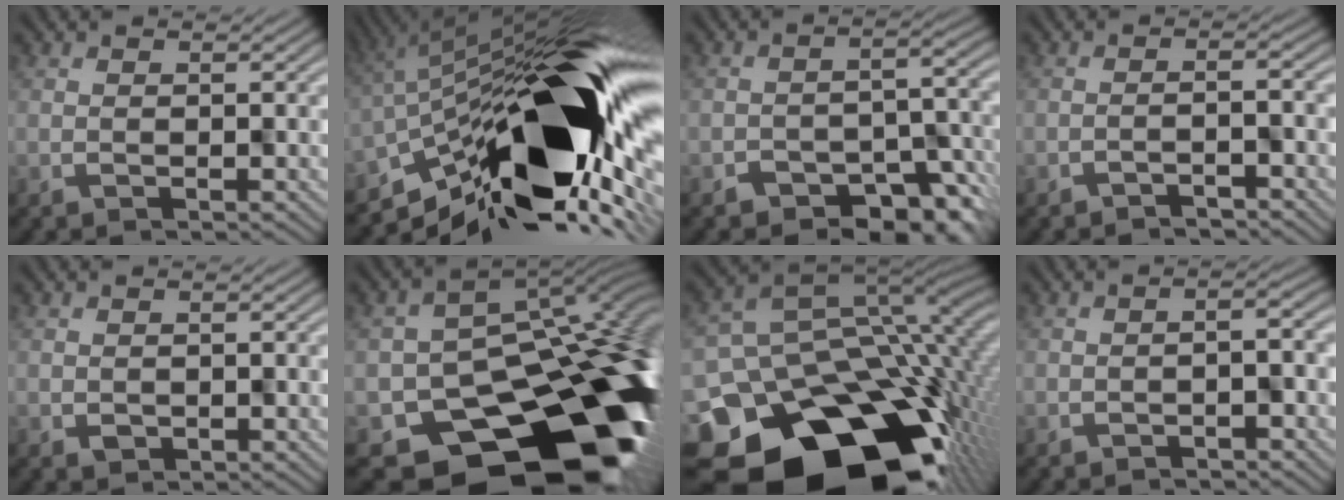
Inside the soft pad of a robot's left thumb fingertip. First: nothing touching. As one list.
[{"total": 18.1, "force": [-4.3, 7.3, 16.0], "torque": [-0.260, -0.012, -0.081]}, {"total": 7.5, "force": [-5.2, 3.7, 3.8], "torque": [-0.037, -0.012, -0.083]}, {"total": 2.3, "force": [-2.1, 0.1, 0.8], "torque": [-0.010, 0.007, -0.035]}, {"total": 0.9, "force": [0.0, 0.9, 0.2], "torque": [-0.001, -0.003, 0.002]}, {"total": 18.3, "force": [-8.1, 12.7, 10.4], "torque": [-0.131, -0.057, -0.099]}, {"total": 19.6, "force": [-7.7, 13.8, 11.6], "torque": [-0.230, -0.045, -0.100]}, {"total": 2.3, "force": [-1.8, 0.5, 1.4], "torque": [-0.023, 0.003, -0.025]}]